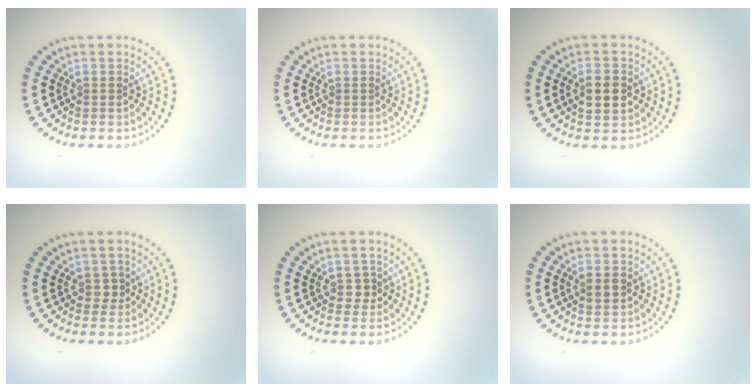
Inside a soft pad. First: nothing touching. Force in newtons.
{"total": 0.0}
{"total": 2.9, "press": 2.9, "slide": 0.2}
{"total": 0.9, "press": 0.8, "slide": 0.4}
{"total": 0.9, "press": 0.8, "slide": 0.4}
{"total": 1.4, "press": 1.4, "slide": 0.2}